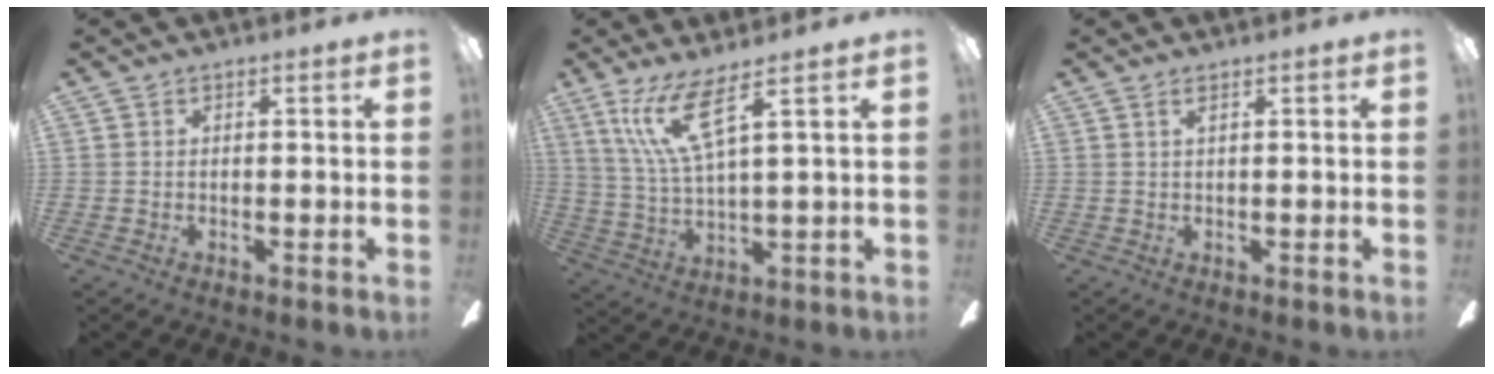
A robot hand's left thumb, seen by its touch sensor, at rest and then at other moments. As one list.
[{"total": 11.8, "force": [6.5, 2.5, 9.5], "torque": [-0.202, -0.013, 0.116]}, {"total": 1.1, "force": [0.6, 0.1, 0.9], "torque": [-0.020, 0.000, 0.010]}]